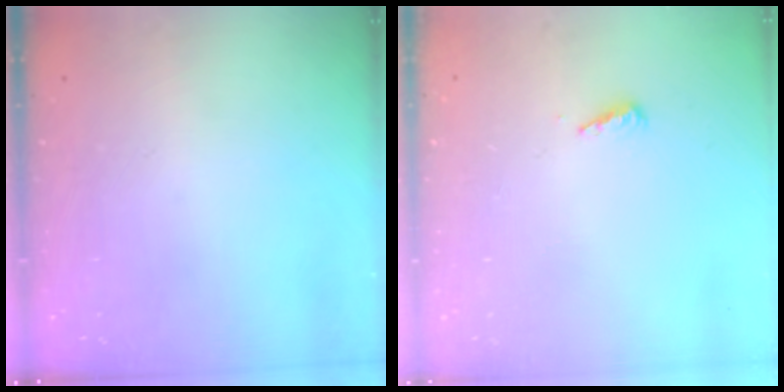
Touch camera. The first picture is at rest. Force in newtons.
{"total": 3.6, "press": 3.6, "slide": 0.4}